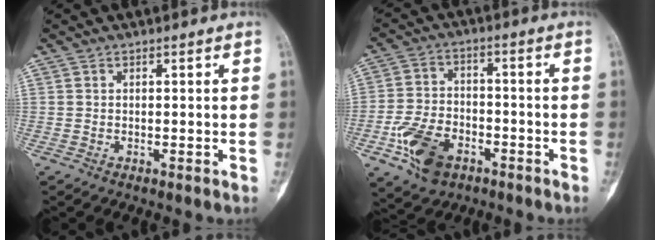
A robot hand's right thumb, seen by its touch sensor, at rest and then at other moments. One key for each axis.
{"total": 11.0, "fx": -5.3, "fy": 7.0, "fz": 6.7, "tx": -0.117, "ty": 0.024, "tz": -0.093}